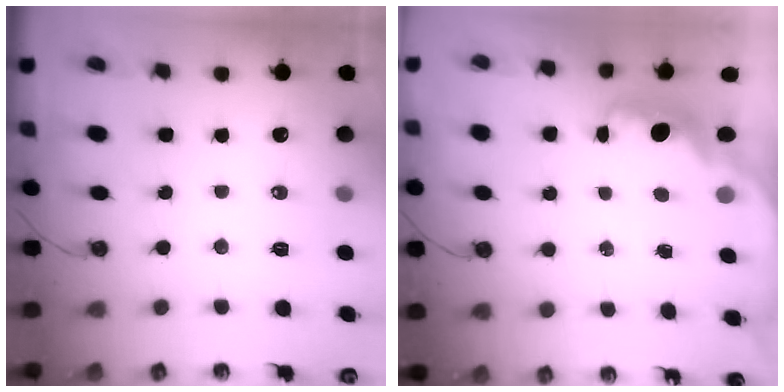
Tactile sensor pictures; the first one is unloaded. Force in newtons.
{"total": 2.2, "press": 2.1, "slide": 0.6}